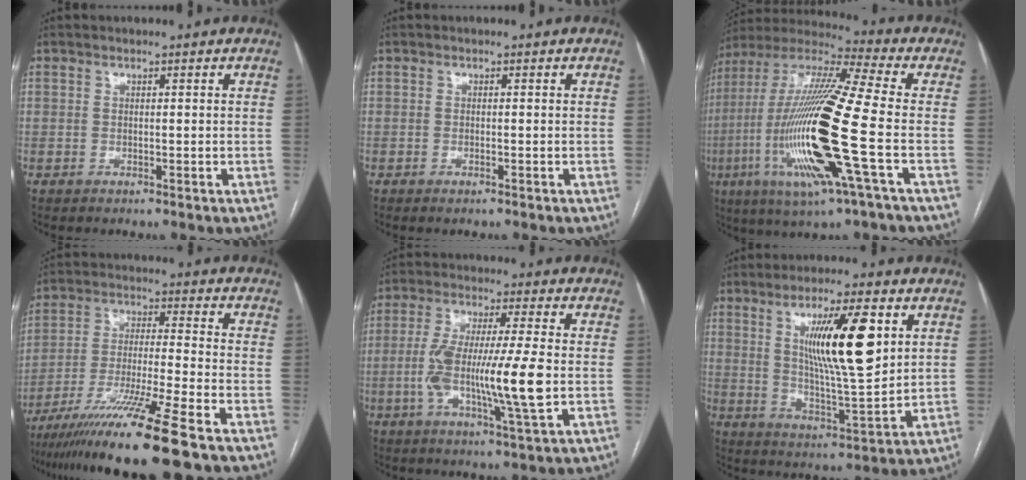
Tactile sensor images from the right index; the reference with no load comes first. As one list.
[{"total": 0.7, "force": [-0.5, 0.0, 0.5], "torque": [-0.010, -0.001, -0.006]}, {"total": 22.8, "force": [-5.2, 1.3, 22.1], "torque": [-0.478, -0.027, -0.106]}, {"total": 15.8, "force": [-11.3, -1.9, 10.8], "torque": [-0.206, -0.044, -0.197]}, {"total": 13.6, "force": [-1.9, 0.7, 13.5], "torque": [-0.256, -0.004, -0.038]}, {"total": 14.1, "force": [4.7, 1.8, 13.2], "torque": [-0.232, -0.005, 0.084]}]